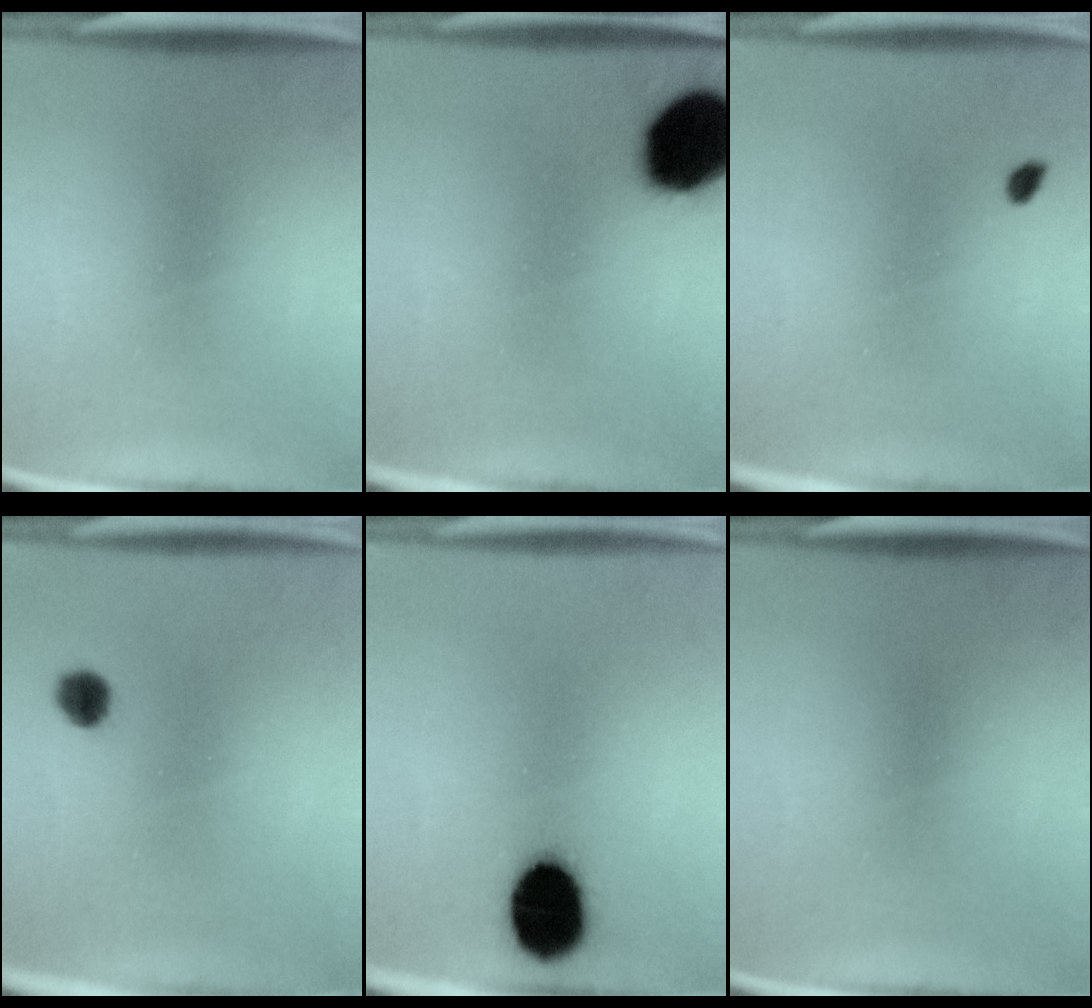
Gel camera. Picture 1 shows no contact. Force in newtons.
{"total": 17.9}
{"total": 0.9}
{"total": 2.3}
{"total": 16.4}
{"total": 0.0}